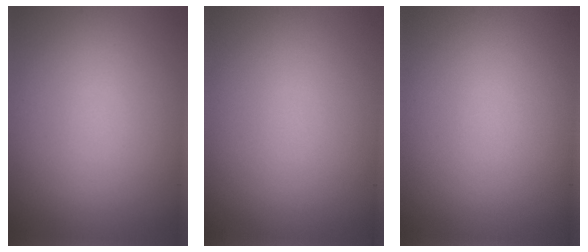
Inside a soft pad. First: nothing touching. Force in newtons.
{"total": 0.0}
{"total": 0.0}